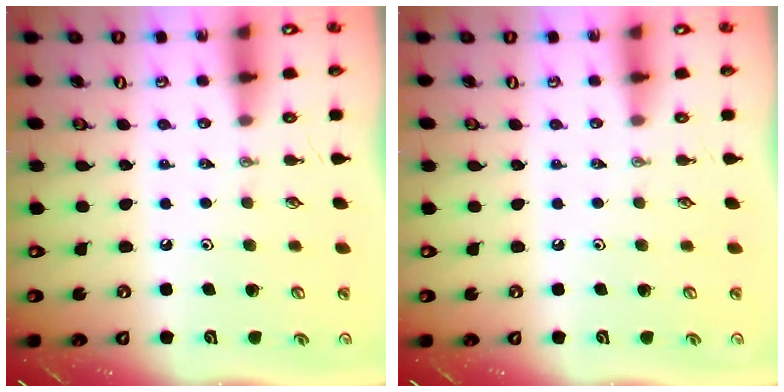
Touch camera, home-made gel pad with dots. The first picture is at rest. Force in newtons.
{"total": 0.0}